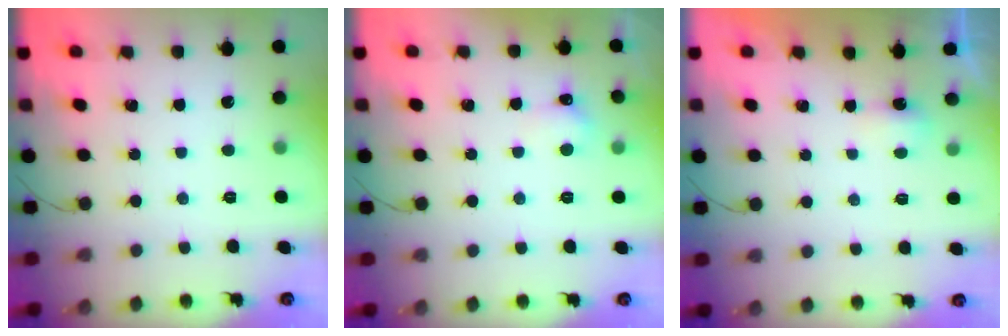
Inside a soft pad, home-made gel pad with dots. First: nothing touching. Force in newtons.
{"total": 4.7, "press": 4.5, "slide": 1.2}
{"total": 2.9, "press": 2.8, "slide": 0.6}